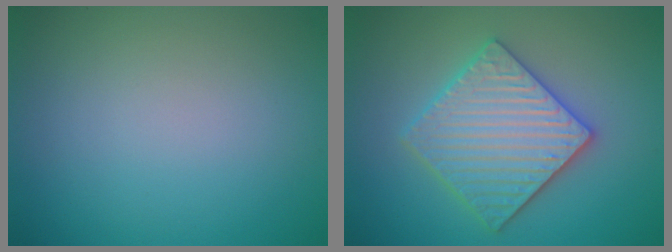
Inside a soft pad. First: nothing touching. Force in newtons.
{"total": 5.8, "press": 5.7, "slide": 1.1}